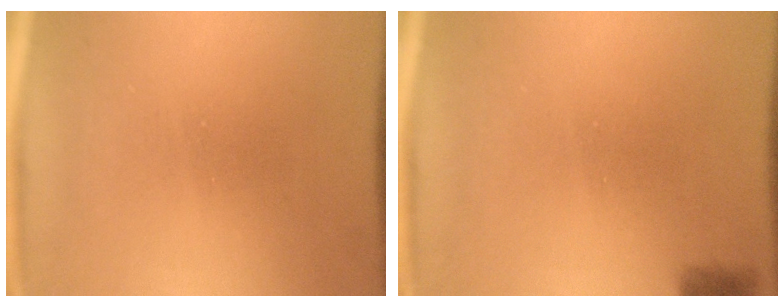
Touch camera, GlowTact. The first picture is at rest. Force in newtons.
{"total": 2.9}